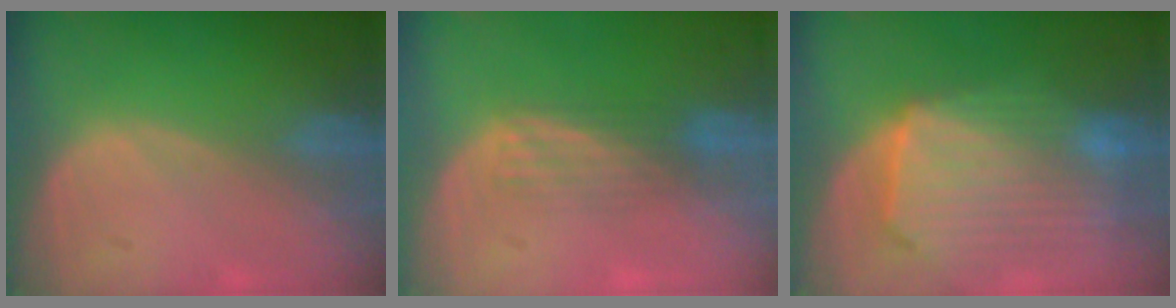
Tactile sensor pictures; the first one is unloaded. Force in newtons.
{"total": 2.9, "press": 2.9, "slide": 0.2}
{"total": 10.8, "press": 9.5, "slide": 5.2}